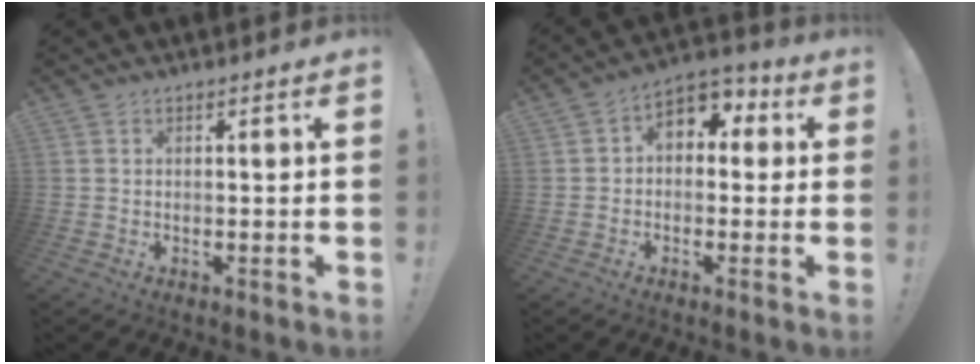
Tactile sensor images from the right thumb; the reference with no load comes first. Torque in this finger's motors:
{"motor_torque": [1.10, 1.66, 0.53, -0.65, -0.01]}